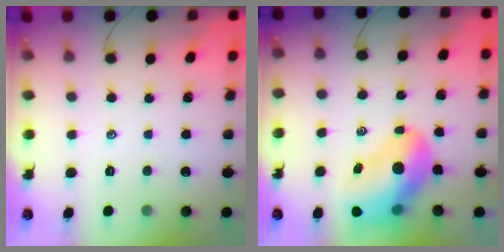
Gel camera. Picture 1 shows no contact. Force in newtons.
{"total": 16.4, "press": 15.7, "slide": 4.8}